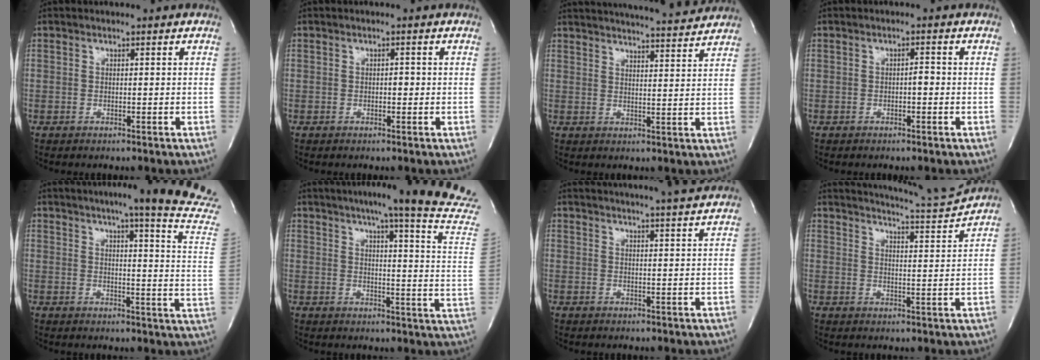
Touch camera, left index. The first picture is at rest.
{"total": 0.7, "force": [-0.1, 0.4, 0.6], "torque": [-0.006, 0.003, -0.002]}
{"total": 16.0, "force": [15.1, 0.7, 5.3], "torque": [-0.087, -0.002, 0.199]}
{"total": 1.1, "force": [-0.3, 0.3, 1.0], "torque": [-0.013, 0.004, -0.006]}
{"total": 19.4, "force": [16.4, -1.7, 10.2], "torque": [-0.138, -0.080, 0.189]}
{"total": 22.2, "force": [18.9, -2.1, 11.5], "torque": [-0.163, -0.080, 0.225]}
{"total": 14.6, "force": [13.4, -0.6, 5.6], "torque": [-0.097, -0.008, 0.171]}
{"total": 9.7, "force": [9.4, -1.8, 1.7], "torque": [-0.037, -0.035, 0.135]}